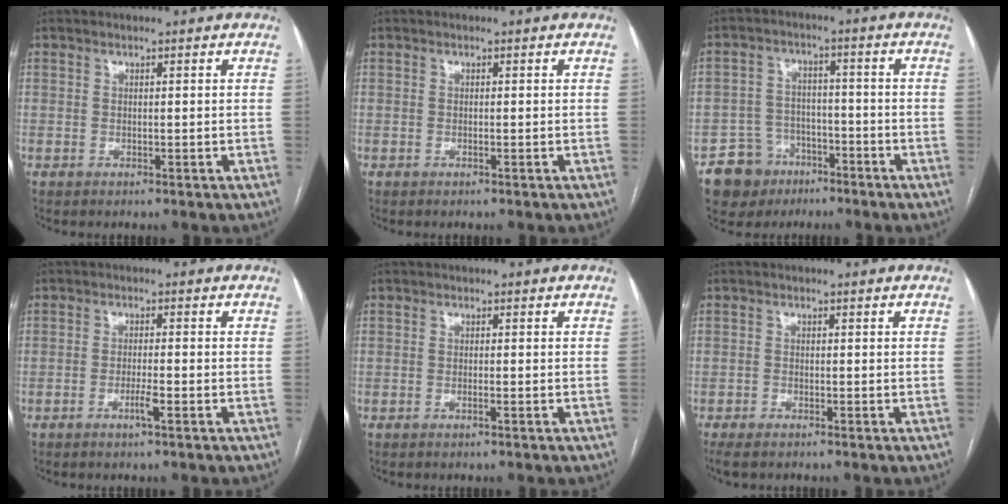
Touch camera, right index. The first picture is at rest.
{"total": 0.0}
{"total": 7.6, "force": [-4.5, 6.0, 0.8], "torque": [-0.016, 0.015, -0.068]}
{"total": 2.6, "force": [-1.3, -0.1, 2.3], "torque": [-0.043, -0.003, -0.025]}
{"total": 0.8, "force": [-0.4, 0.0, 0.7], "torque": [-0.014, 0.000, -0.006]}
{"total": 2.8, "force": [-2.2, 0.9, 1.4], "torque": [-0.028, -0.006, -0.034]}